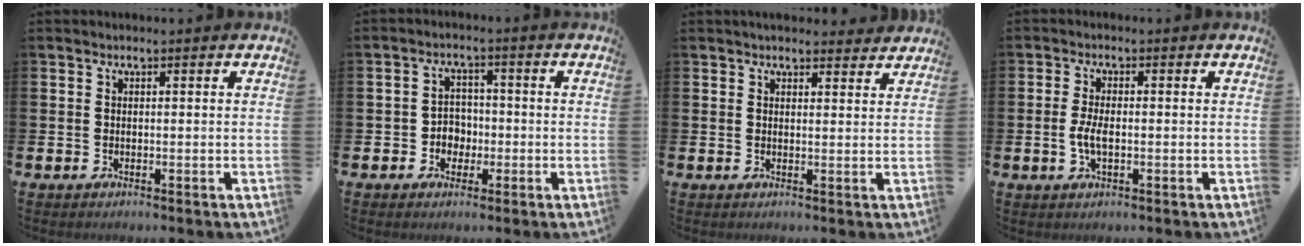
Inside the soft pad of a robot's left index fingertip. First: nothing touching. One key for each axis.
{"total": 3.3, "fx": -1.0, "fy": 3.0, "fz": 1.1, "tx": -0.020, "ty": 0.002, "tz": -0.027}
{"total": 2.6, "fx": 2.5, "fy": 0.7, "fz": 0.1, "tx": 0.008, "ty": -0.015, "tz": 0.043}
{"total": 3.0, "fx": -0.5, "fy": 1.3, "fz": 2.7, "tx": -0.056, "ty": 0.000, "tz": -0.012}